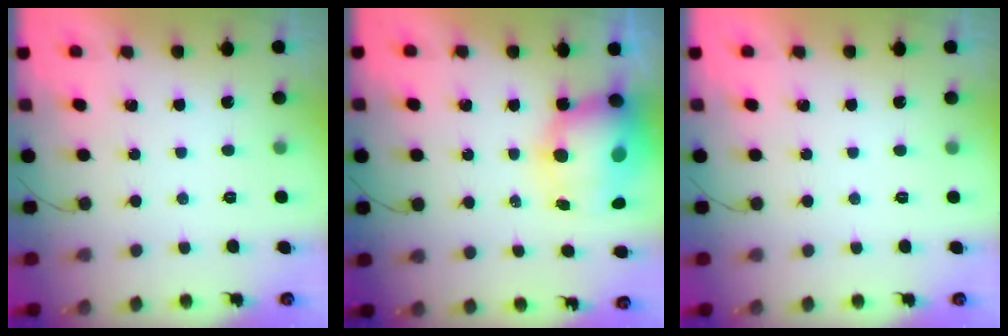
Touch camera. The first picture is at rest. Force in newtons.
{"total": 12.0, "press": 11.6, "slide": 3.0}
{"total": 0.0}